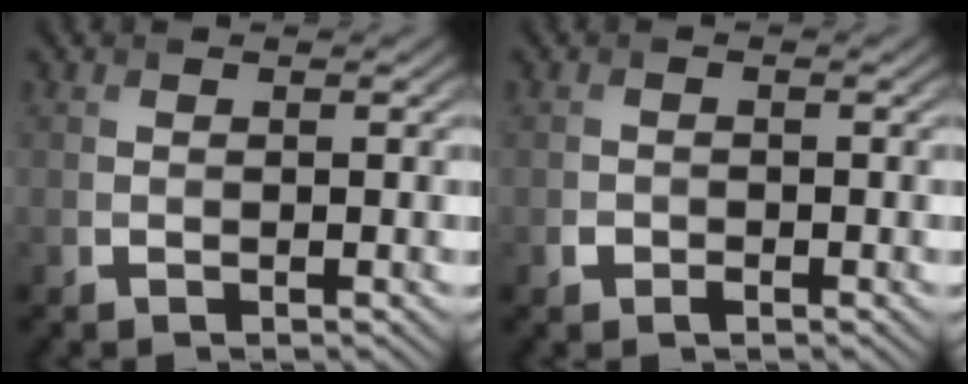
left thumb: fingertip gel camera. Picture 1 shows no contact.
{"total": 1.1, "force": [-0.6, 0.9, 0.4], "torque": [-0.008, -0.003, -0.013]}